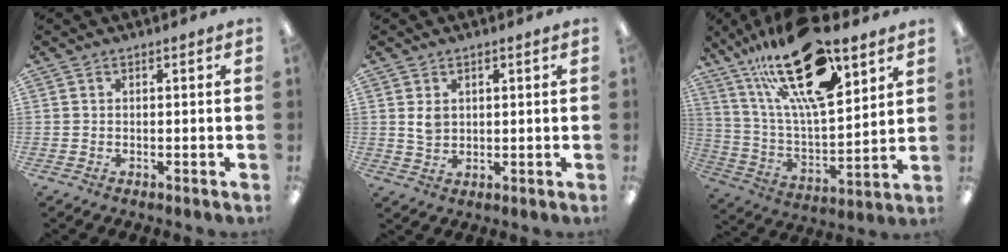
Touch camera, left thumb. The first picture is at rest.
{"total": 3.5, "force": [1.4, 2.5, 2.0], "torque": [-0.035, 0.000, 0.024]}
{"total": 27.6, "force": [16.7, 10.4, 19.3], "torque": [-0.334, -0.088, 0.284]}